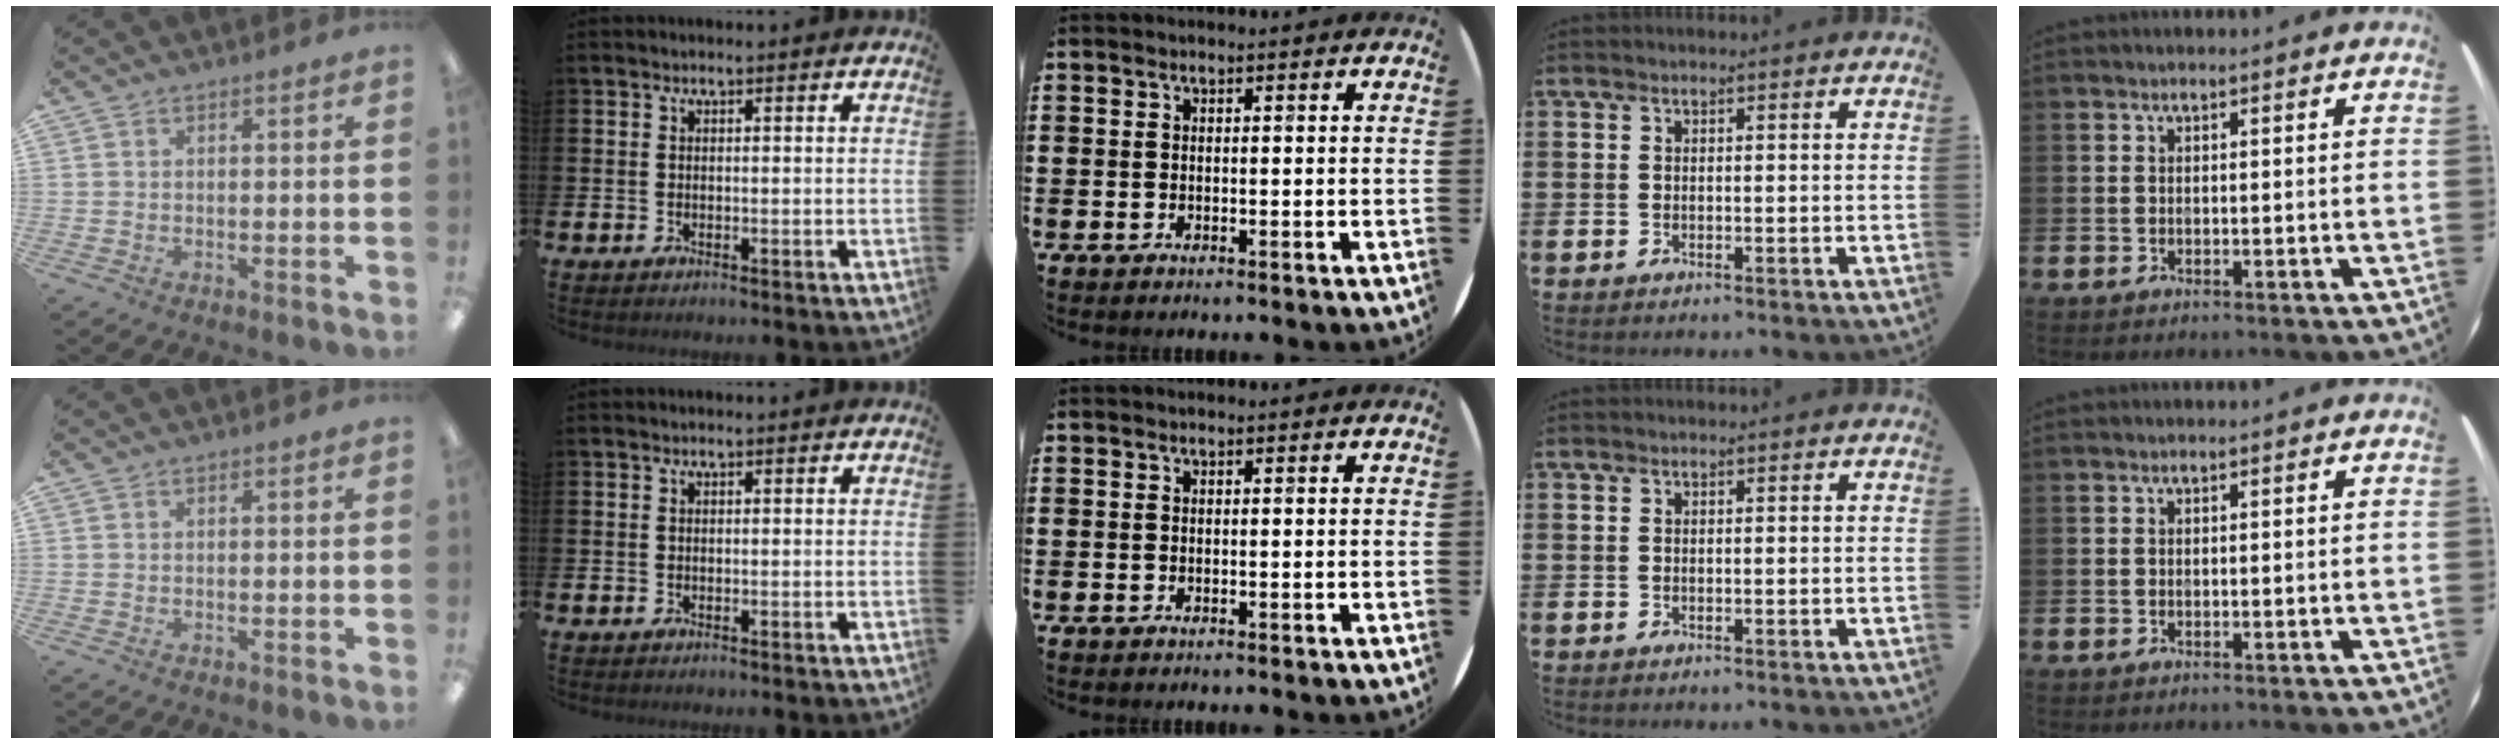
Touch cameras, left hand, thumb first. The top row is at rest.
{}